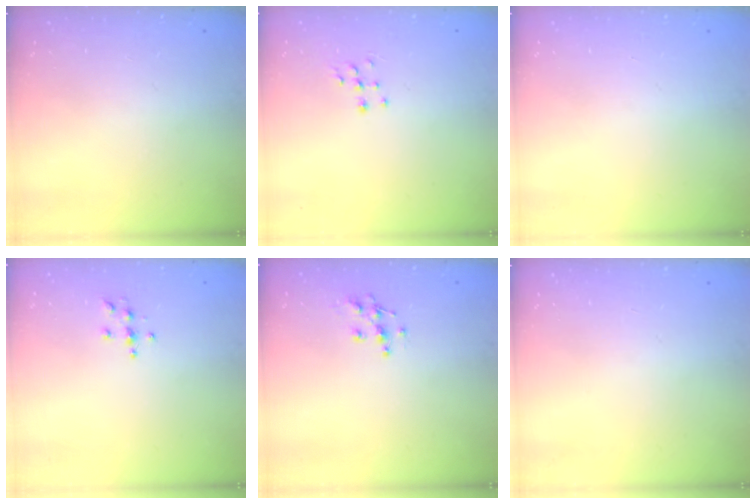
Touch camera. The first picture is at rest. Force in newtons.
{"total": 5.2, "press": 5.2, "slide": 0.3}
{"total": 0.0}
{"total": 4.6, "press": 4.5, "slide": 0.5}
{"total": 7.8, "press": 7.7, "slide": 0.5}
{"total": 0.0}